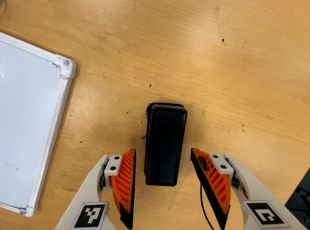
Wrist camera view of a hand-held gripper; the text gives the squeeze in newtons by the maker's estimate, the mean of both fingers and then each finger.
{"total": 0.0}